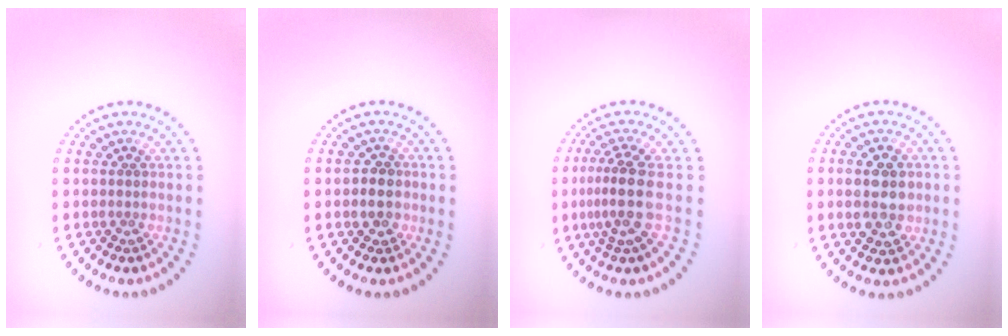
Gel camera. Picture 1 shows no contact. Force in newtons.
{"total": 2.0, "press": 1.9, "slide": 0.6}
{"total": 3.5, "press": 2.6, "slide": 2.3}
{"total": 4.3, "press": 4.3, "slide": 0.5}